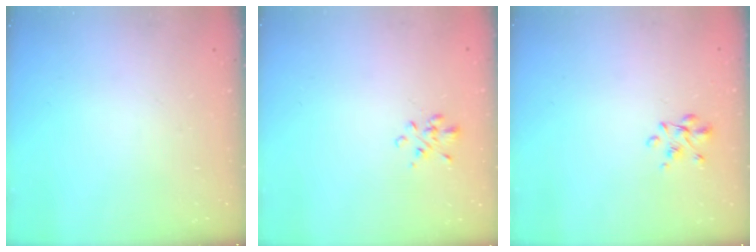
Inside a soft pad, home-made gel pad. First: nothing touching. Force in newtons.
{"total": 1.4, "press": 1.3, "slide": 0.6}
{"total": 3.7, "press": 3.5, "slide": 1.1}